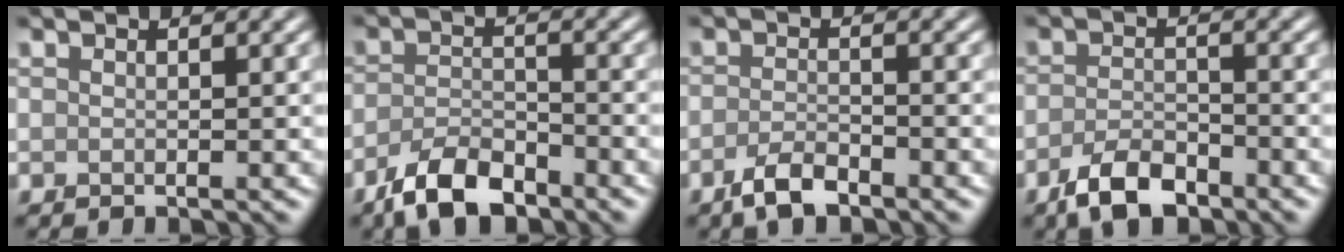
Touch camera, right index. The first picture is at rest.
{"total": 4.9, "force": [-3.6, 2.0, 2.7], "torque": [-0.046, -0.006, -0.071]}
{"total": 2.8, "force": [-1.9, 0.9, 1.7], "torque": [-0.036, 0.002, -0.041]}
{"total": 4.1, "force": [-2.8, 1.8, 2.4], "torque": [-0.043, -0.002, -0.058]}